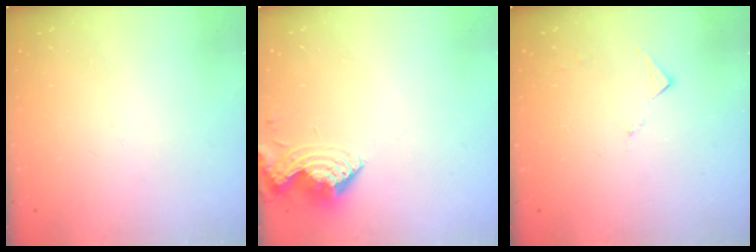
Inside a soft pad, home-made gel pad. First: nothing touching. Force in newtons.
{"total": 9.3, "press": 9.3, "slide": 0.3}
{"total": 5.5, "press": 5.5, "slide": 0.7}